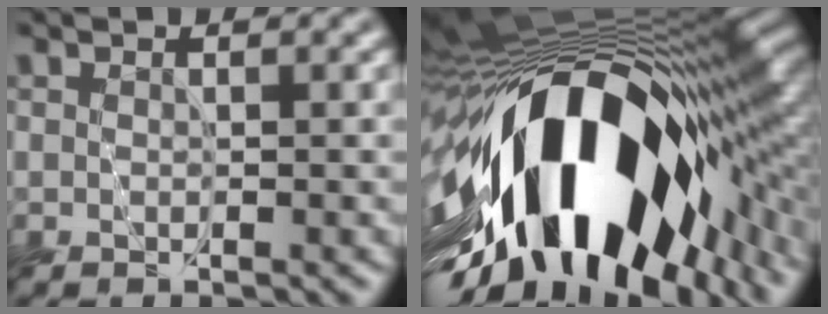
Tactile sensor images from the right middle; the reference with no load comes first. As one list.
[{"total": 17.4, "force": [-6.4, 7.7, 14.3], "torque": [-0.229, -0.003, -0.113]}]